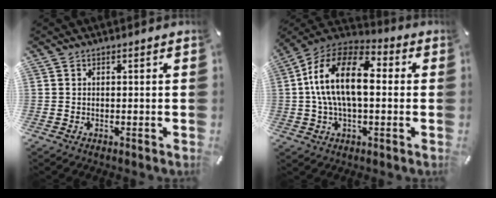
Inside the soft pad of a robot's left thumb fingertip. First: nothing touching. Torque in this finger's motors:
{"motor_torque": [0.71, 1.84, 1.65, -1.13, 0.63]}